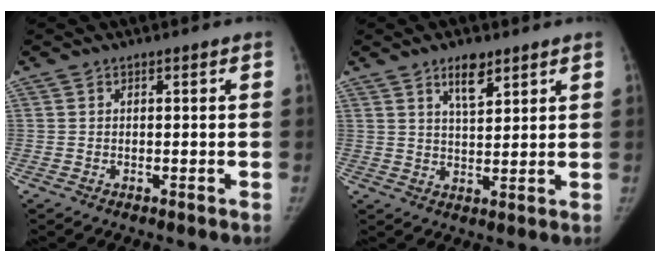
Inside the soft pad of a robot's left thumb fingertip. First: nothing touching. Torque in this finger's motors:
{"motor_torque": [0.42, -0.39, 1.12, -0.68, 0.24]}